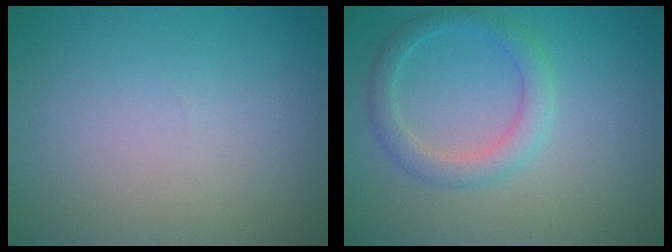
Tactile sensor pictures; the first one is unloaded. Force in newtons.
{"total": 2.7, "press": 2.7, "slide": 0.1}